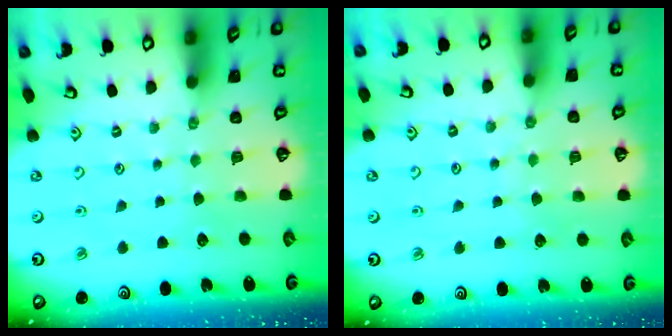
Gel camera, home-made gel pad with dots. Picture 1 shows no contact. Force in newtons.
{"total": 2.6, "press": 2.6, "slide": 0.3}